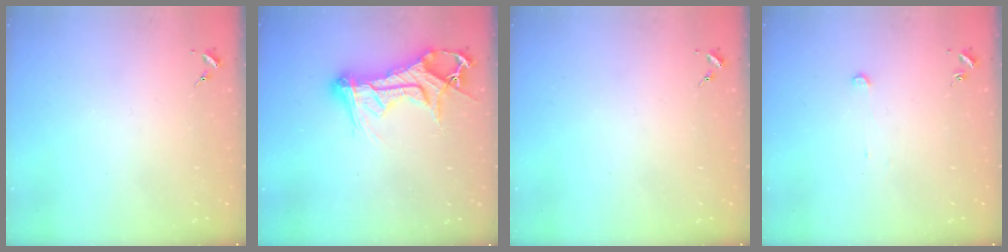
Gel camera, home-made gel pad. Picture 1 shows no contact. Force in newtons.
{"total": 16.0, "press": 16.0, "slide": 1.7}
{"total": 0.0}
{"total": 2.4, "press": 2.4, "slide": 0.2}